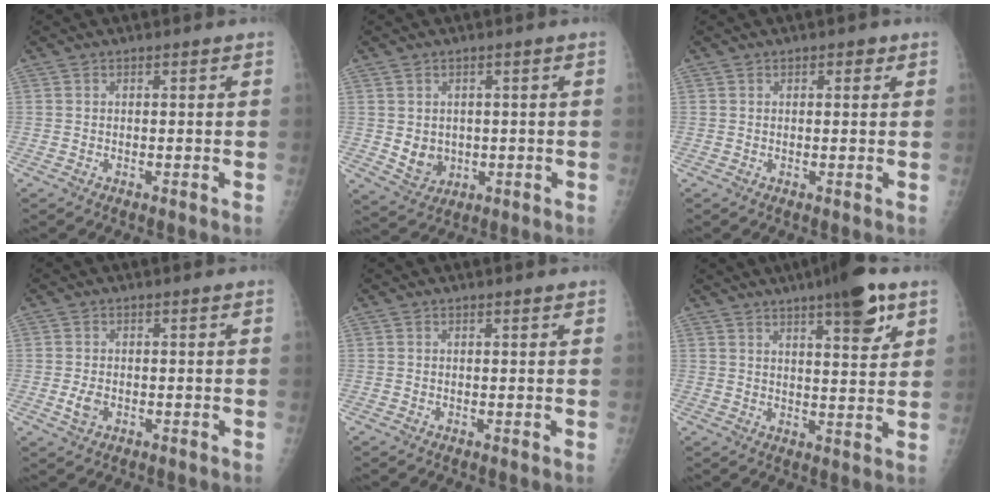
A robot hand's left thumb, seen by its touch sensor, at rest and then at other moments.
{"total": 5.0, "force": [0.0, 4.3, 2.6], "torque": [-0.024, -0.005, 0.015]}
{"total": 1.5, "force": [0.8, 0.9, 1.0], "torque": [-0.004, 0.000, 0.008]}
{"total": 2.5, "force": [-0.6, 1.7, 1.8], "torque": [-0.036, 0.000, -0.009]}
{"total": 0.8, "force": [0.6, 0.2, 0.5], "torque": [-0.006, 0.000, 0.008]}
{"total": 10.9, "force": [6.4, 2.6, 8.5], "torque": [-0.107, -0.027, 0.088]}